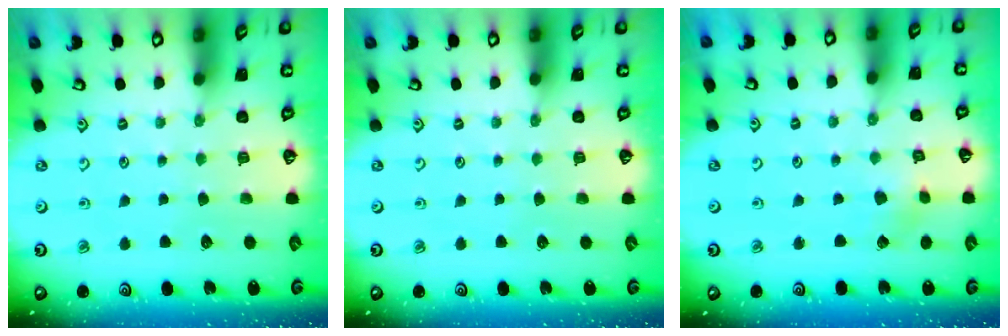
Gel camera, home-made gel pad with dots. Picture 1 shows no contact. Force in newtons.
{"total": 0.0}
{"total": 2.8, "press": 2.8, "slide": 0.1}